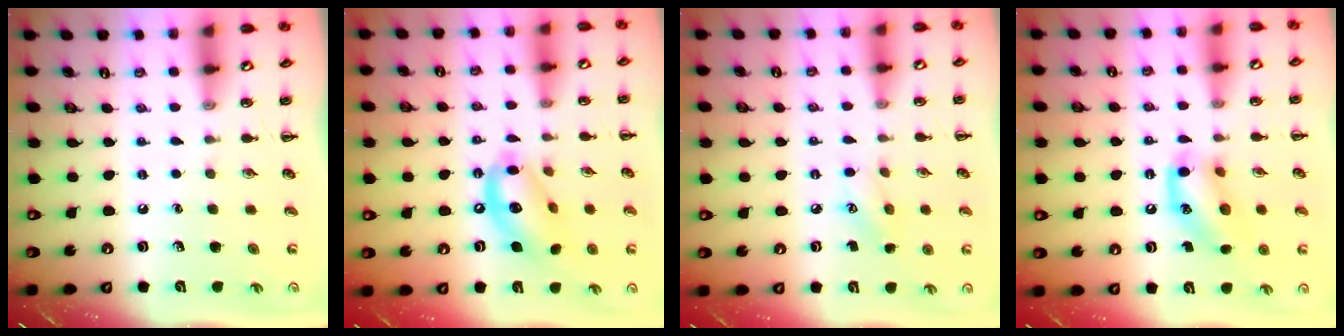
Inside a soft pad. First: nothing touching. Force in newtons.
{"total": 14.6, "press": 14.2, "slide": 3.7}
{"total": 6.2, "press": 6.0, "slide": 1.3}
{"total": 13.8, "press": 13.6, "slide": 2.4}